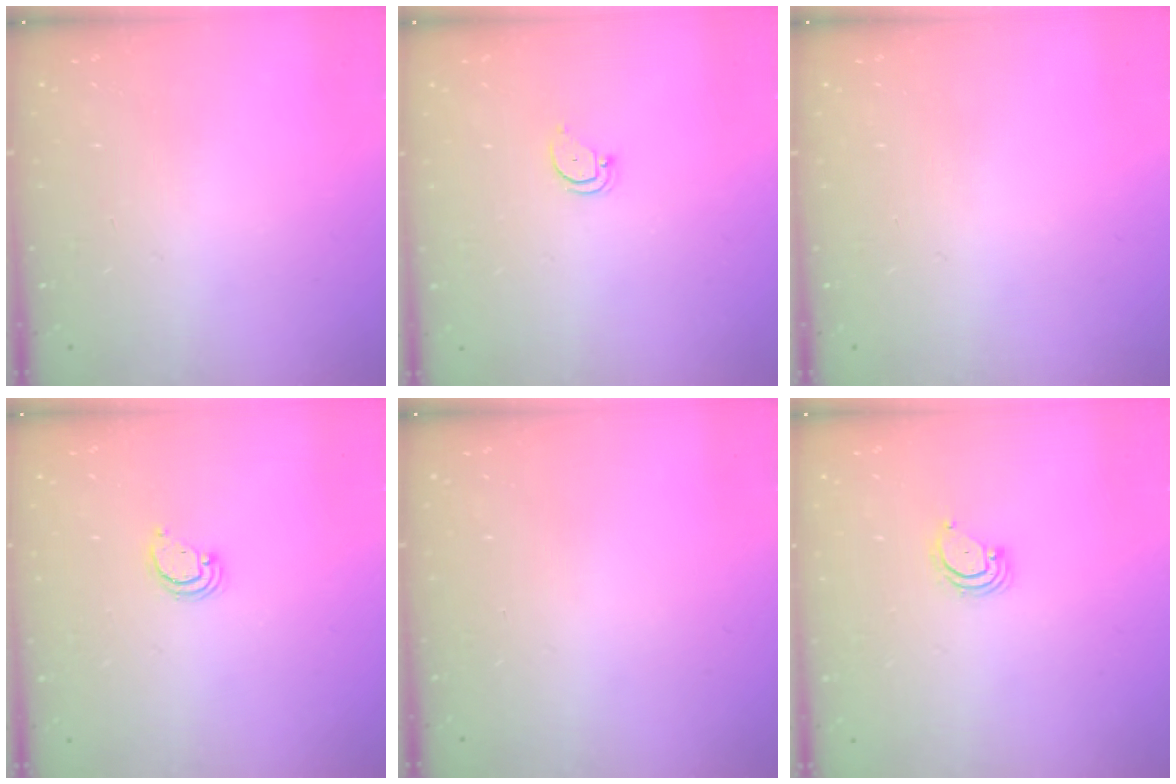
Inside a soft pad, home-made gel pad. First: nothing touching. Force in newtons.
{"total": 2.6, "press": 2.6, "slide": 0.0}
{"total": 0.0}
{"total": 2.6, "press": 2.6, "slide": 0.2}
{"total": 0.0}
{"total": 2.8, "press": 2.8, "slide": 0.3}